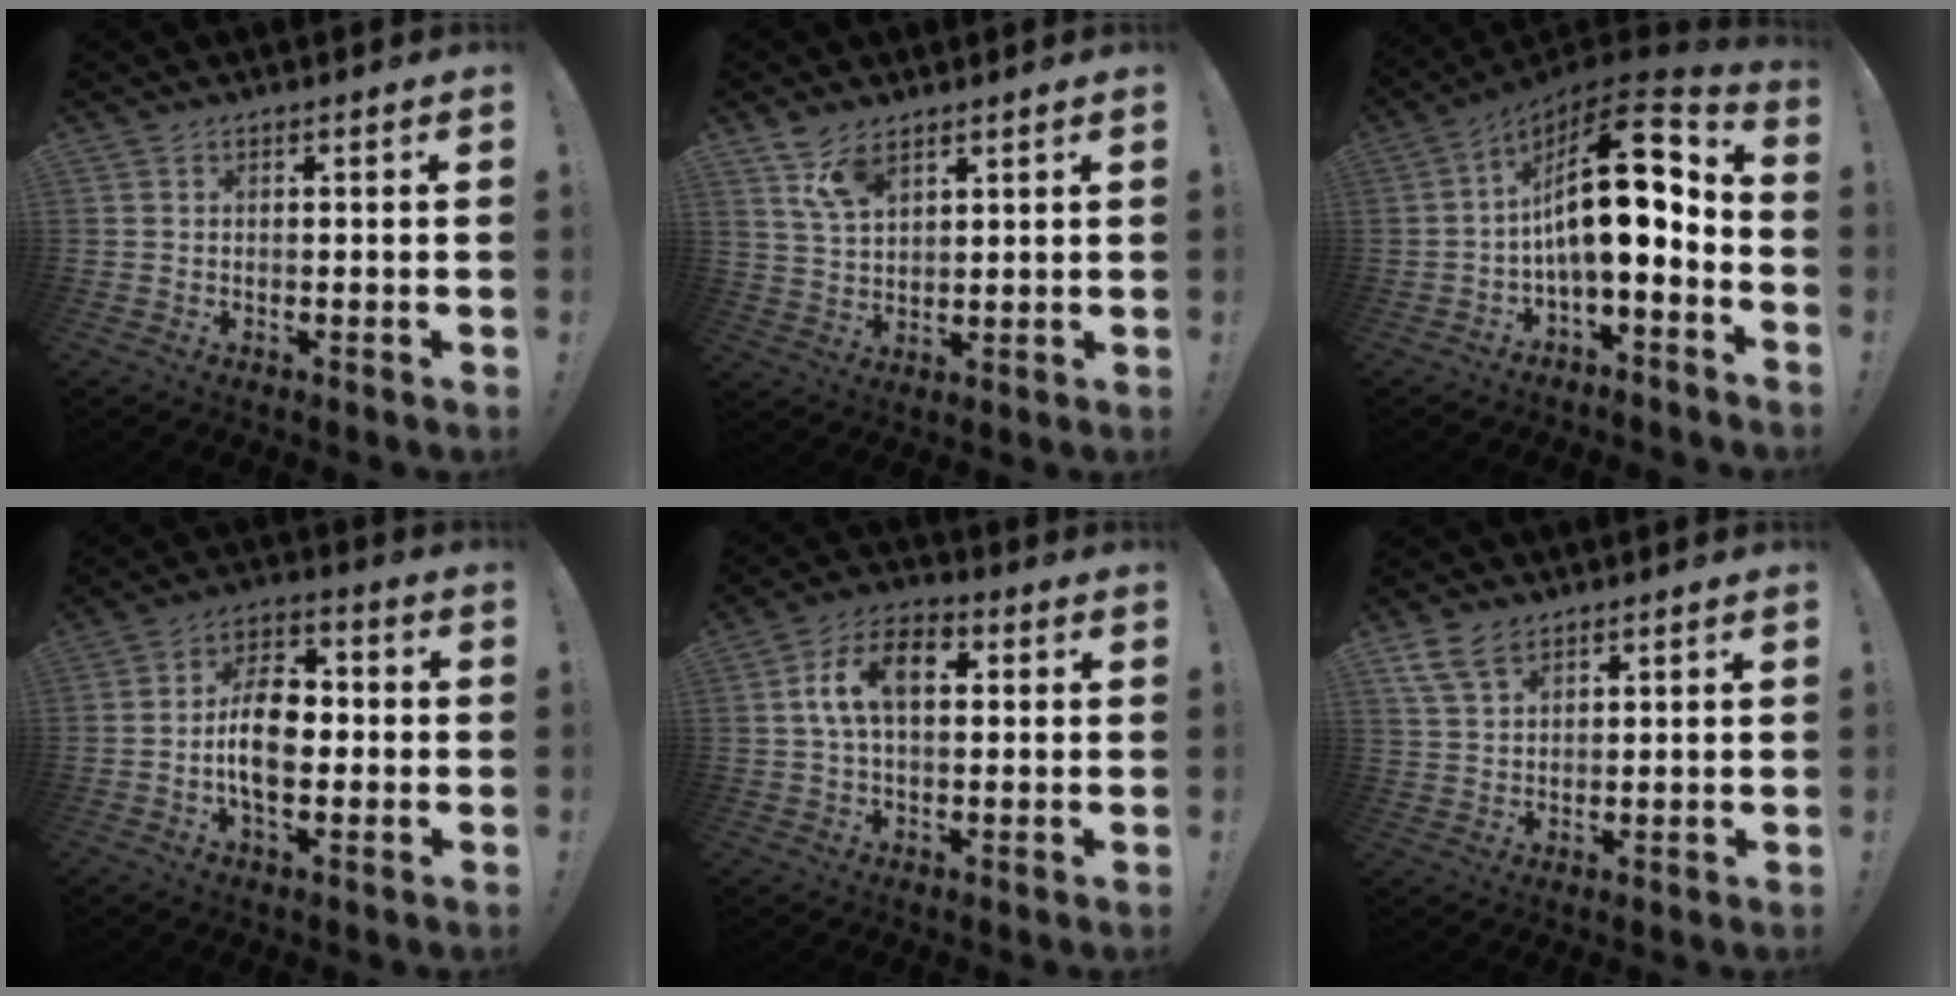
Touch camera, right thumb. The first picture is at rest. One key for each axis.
{"total": 7.8, "fx": 5.1, "fy": 3.6, "fz": 4.7, "tx": -0.095, "ty": -0.017, "tz": 0.099}
{"total": 18.3, "fx": 2.5, "fy": 6.6, "fz": 16.8, "tx": -0.281, "ty": -0.014, "tz": 0.041}
{"total": 12.0, "fx": -1.9, "fy": 7.5, "fz": 9.2, "tx": -0.167, "ty": 0.013, "tz": -0.037}
{"total": 11.8, "fx": 2.4, "fy": 6.8, "fz": 9.3, "tx": -0.175, "ty": 0.014, "tz": 0.042}
{"total": 7.5, "fx": 4.9, "fy": 4.2, "fz": 3.8, "tx": -0.076, "ty": -0.011, "tz": 0.097}